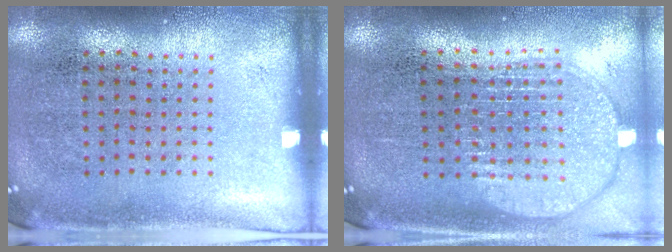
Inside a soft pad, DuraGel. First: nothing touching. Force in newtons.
{"total": 1.9, "press": 1.7, "slide": 1.0}